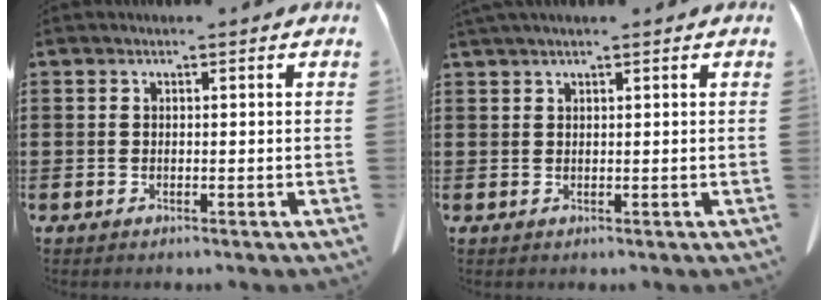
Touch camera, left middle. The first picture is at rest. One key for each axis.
{"total": 1.1, "fx": 0.9, "fy": 0.0, "fz": 0.6, "tx": -0.013, "ty": -0.002, "tz": 0.019}